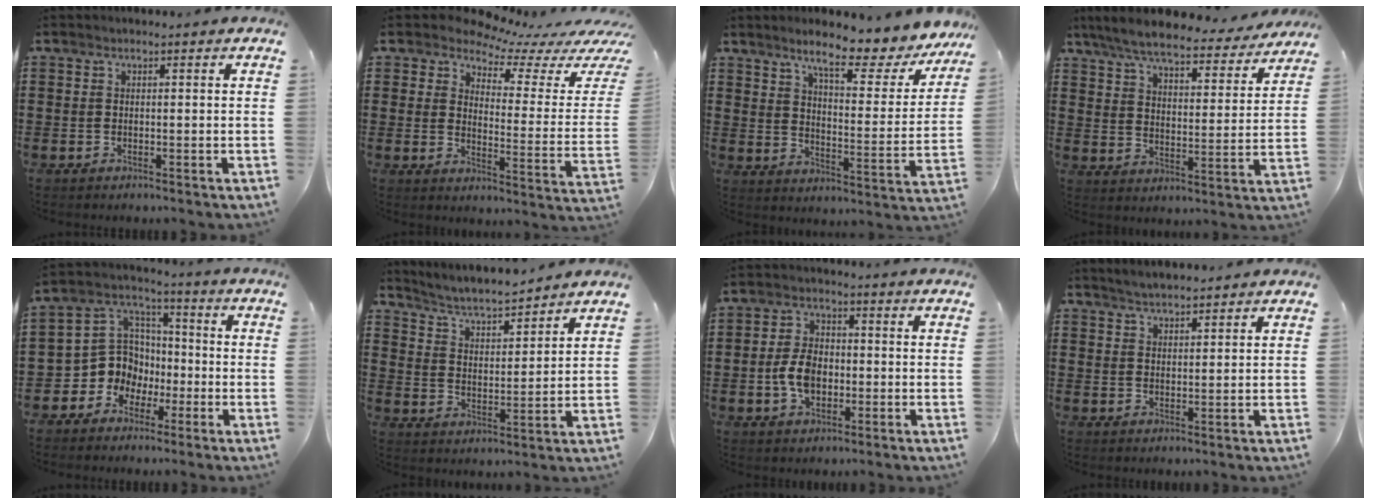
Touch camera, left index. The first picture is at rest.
{"total": 5.6, "force": [5.1, 1.4, 1.8], "torque": [-0.058, -0.036, 0.087]}
{"total": 9.1, "force": [7.2, 1.0, 5.5], "torque": [-0.100, -0.048, 0.114]}
{"total": 7.2, "force": [6.5, 0.7, 3.0], "torque": [-0.087, -0.036, 0.113]}
{"total": 8.6, "force": [-2.6, 8.0, 2.0], "torque": [-0.088, 0.001, -0.053]}
{"total": 4.5, "force": [4.2, 0.1, 1.5], "torque": [-0.049, -0.032, 0.067]}
{"total": 6.0, "force": [-1.2, 3.7, 4.6], "torque": [-0.110, 0.001, -0.029]}
{"total": 2.5, "force": [2.5, -0.1, 0.3], "torque": [-0.011, -0.002, 0.048]}